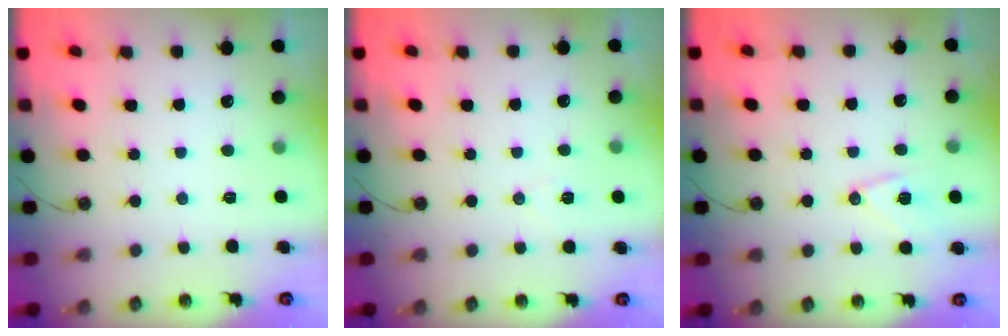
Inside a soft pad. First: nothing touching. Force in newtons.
{"total": 5.9, "press": 5.7, "slide": 1.5}
{"total": 10.8, "press": 10.8, "slide": 0.8}